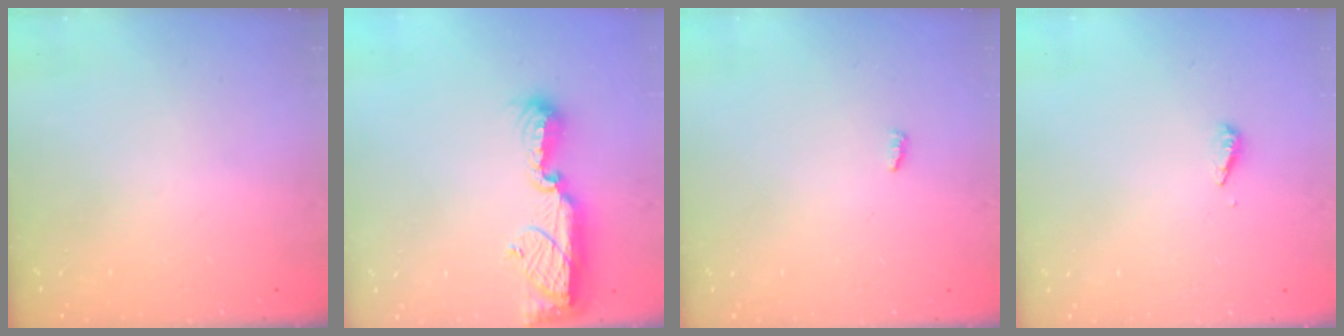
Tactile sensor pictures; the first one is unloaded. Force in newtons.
{"total": 13.3, "press": 12.2, "slide": 5.5}
{"total": 2.7, "press": 2.7, "slide": 0.2}
{"total": 2.8, "press": 2.8, "slide": 0.2}